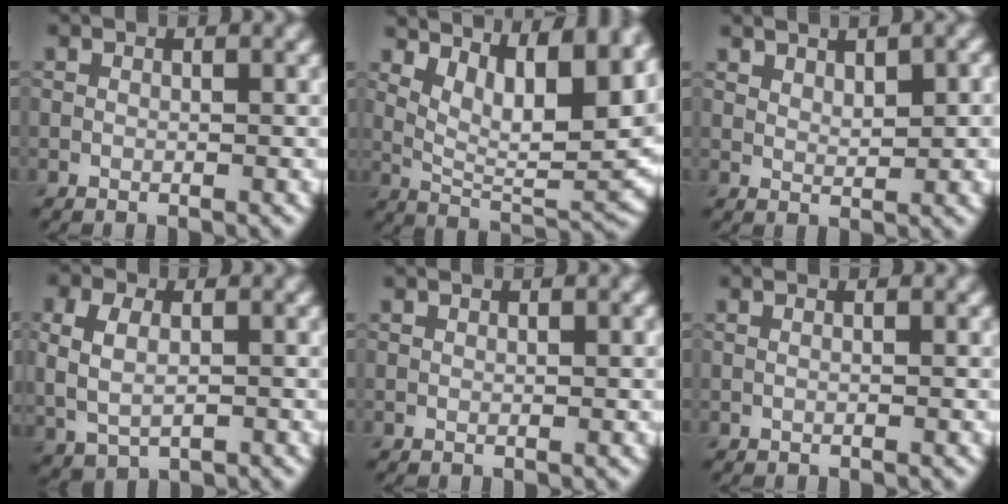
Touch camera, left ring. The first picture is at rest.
{"total": 11.7, "force": [5.5, 4.0, 9.5], "torque": [-0.135, 0.000, 0.090]}
{"total": 3.2, "force": [1.8, 1.2, 2.3], "torque": [-0.036, -0.002, 0.037]}
{"total": 3.8, "force": [0.3, 2.5, 2.8], "torque": [-0.059, -0.003, 0.015]}
{"total": 0.6, "force": [0.4, 0.2, 0.4], "torque": [-0.006, 0.001, 0.008]}
{"total": 1.0, "force": [0.5, 0.6, 0.7], "torque": [0.001, -0.006, -0.006]}